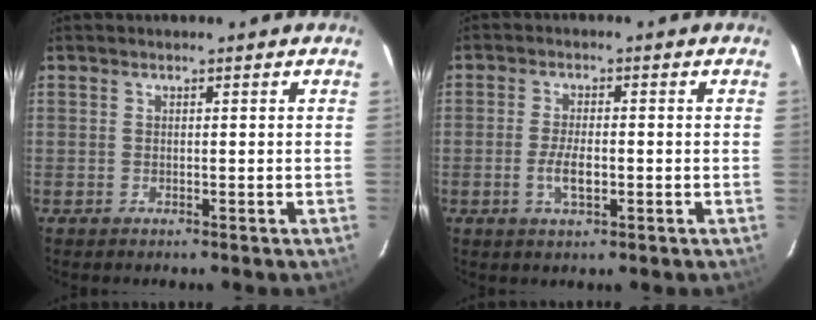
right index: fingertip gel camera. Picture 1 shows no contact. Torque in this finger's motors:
{"motor_torque": [0.15, 0.01, 0.09, 0.05]}